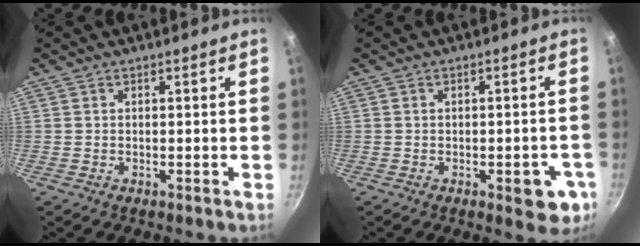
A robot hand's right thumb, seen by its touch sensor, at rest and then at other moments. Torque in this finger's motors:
{"motor_torque": [0.95, 0.89, -0.15, 0.07, 0.19]}